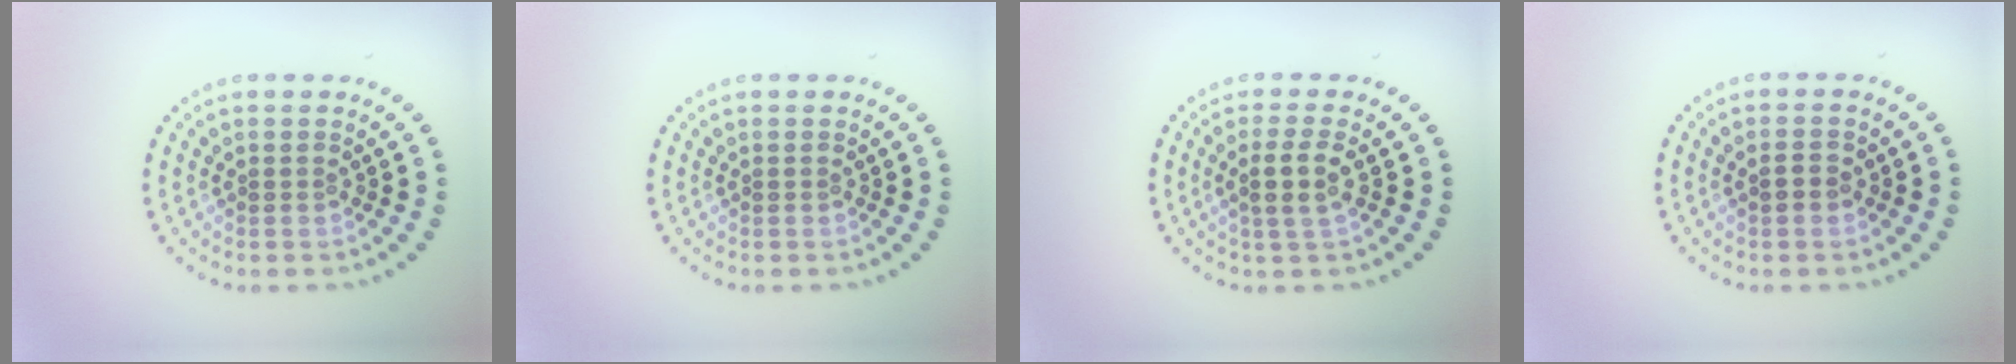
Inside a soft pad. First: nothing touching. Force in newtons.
{"total": 0.0}
{"total": 2.5, "press": 2.2, "slide": 1.2}
{"total": 0.9, "press": 0.9, "slide": 0.2}